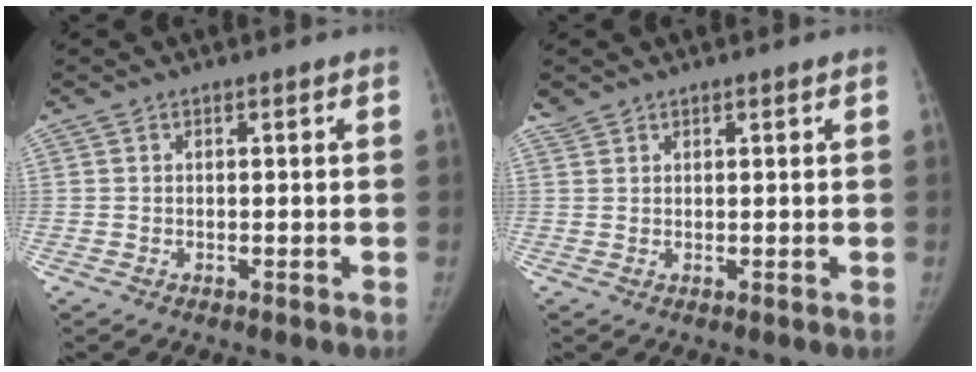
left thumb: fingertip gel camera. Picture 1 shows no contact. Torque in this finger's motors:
{"motor_torque": [-0.12, -0.19, -0.02, -0.09, -0.05]}